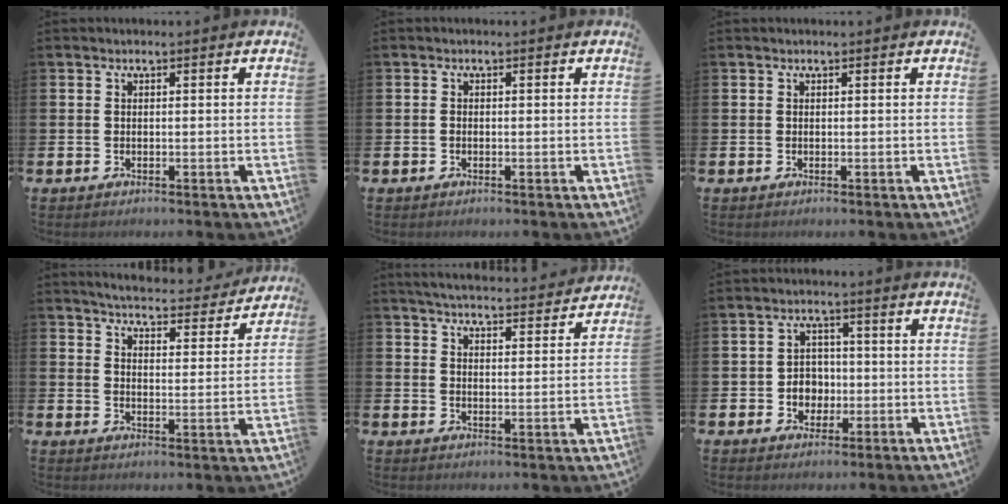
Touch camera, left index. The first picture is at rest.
{"total": 0.5, "force": [-0.3, 0.3, 0.3], "torque": [-0.005, 0.001, -0.007]}
{"total": 0.0}
{"total": 5.0, "force": [4.9, 0.5, 0.9], "torque": [-0.028, -0.039, 0.081]}
{"total": 5.0, "force": [5.0, 0.5, 0.5], "torque": [-0.023, -0.037, 0.086]}
{"total": 3.7, "force": [-0.6, 3.4, 1.4], "torque": [-0.028, 0.004, -0.019]}